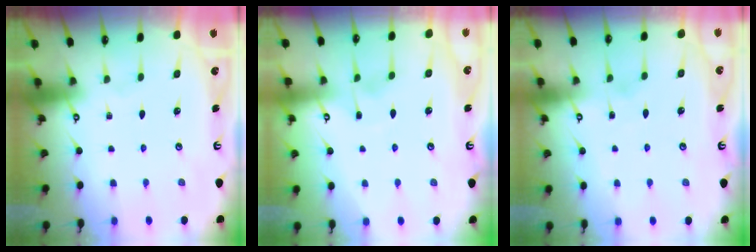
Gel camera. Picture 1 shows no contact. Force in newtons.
{"total": 3.1, "press": 3.0, "slide": 0.3}
{"total": 1.8, "press": 1.8, "slide": 0.3}